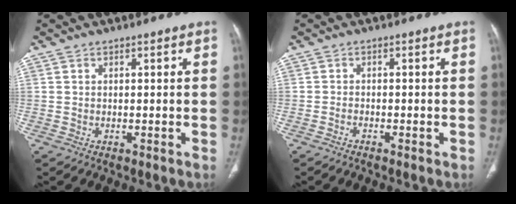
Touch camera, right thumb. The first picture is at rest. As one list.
[{"total": 0.8, "force": [-0.7, 0.2, 0.3], "torque": [-0.009, 0.005, -0.014]}]